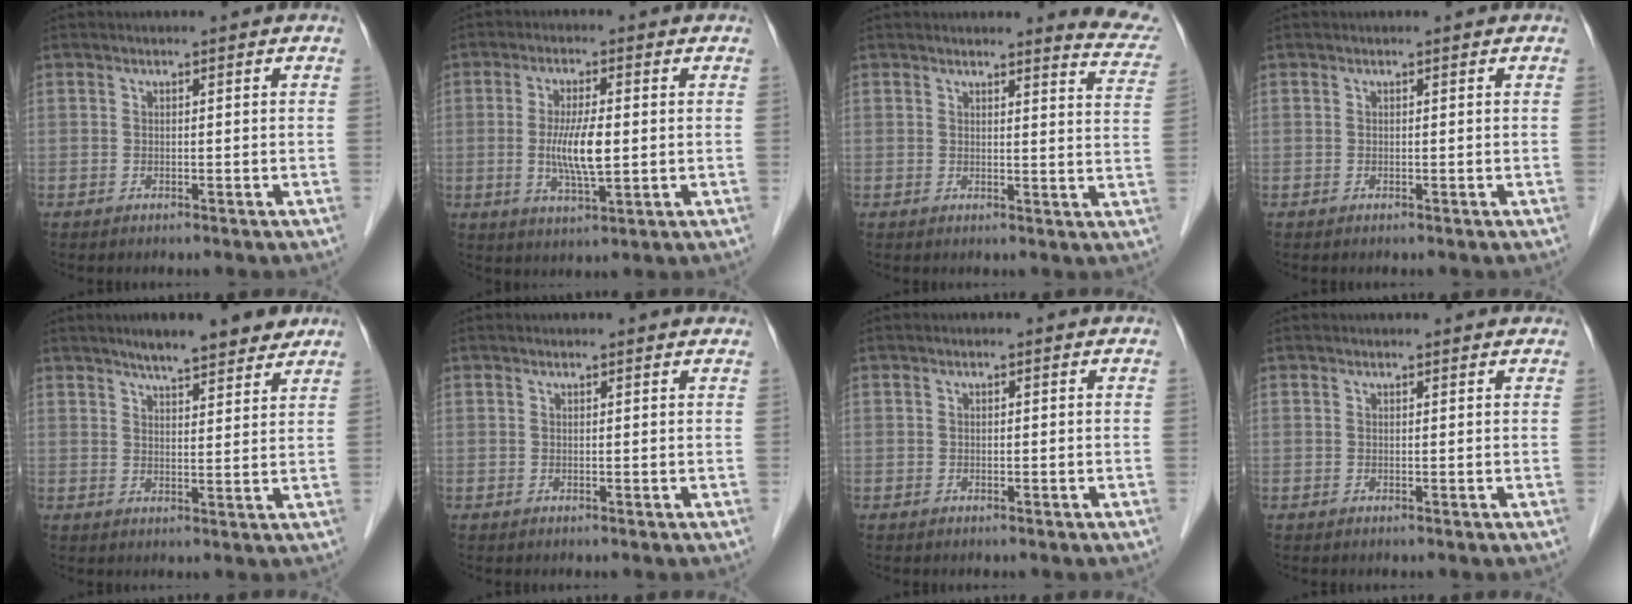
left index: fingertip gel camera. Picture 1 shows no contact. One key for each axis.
{"total": 6.8, "fx": -0.4, "fy": 1.2, "fz": 6.6, "tx": -0.133, "ty": -0.014, "tz": -0.007}
{"total": 6.2, "fx": 6.2, "fy": 0.5, "fz": 0.7, "tx": 0.005, "ty": -0.045, "tz": 0.041}
{"total": 0.0}
{"total": 8.9, "fx": 7.3, "fy": 1.7, "fz": 4.9, "tx": -0.065, "ty": 0.011, "tz": 0.100}
{"total": 2.0, "fx": 2.0, "fy": 0.3, "fz": 0.2, "tx": -0.011, "ty": 0.001, "tz": 0.014}
{"total": 0.0}
{"total": 2.6, "fx": 2.5, "fy": 0.7, "fz": 0.7, "tx": -0.011, "ty": 0.011, "tz": 0.022}